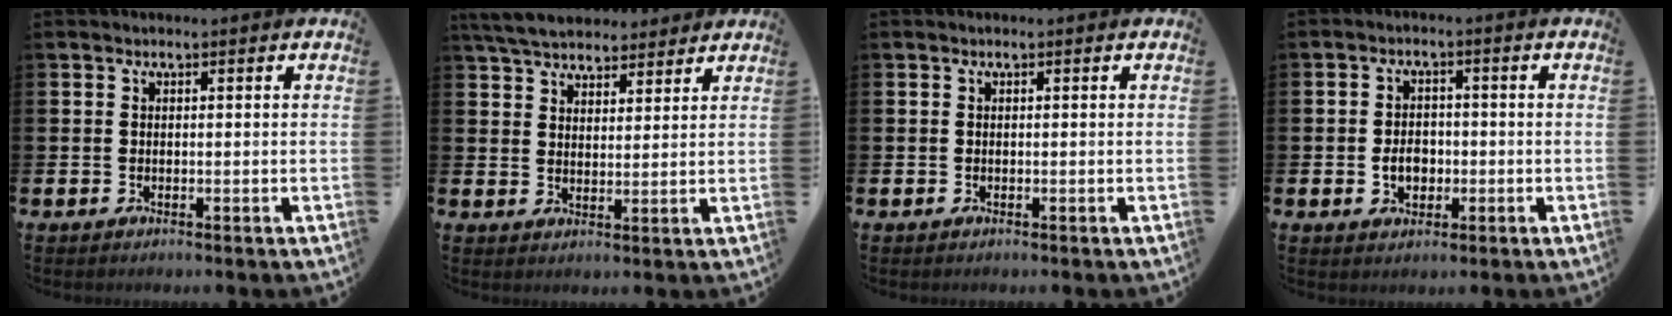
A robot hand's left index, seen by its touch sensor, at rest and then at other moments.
{"total": 5.6, "force": [5.3, 1.5, 1.0], "torque": [-0.040, -0.020, 0.096]}
{"total": 0.0}
{"total": 3.4, "force": [-0.7, 2.5, 2.1], "torque": [-0.025, -0.003, -0.021]}